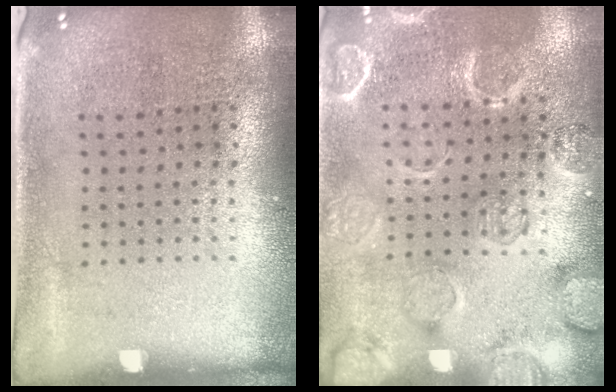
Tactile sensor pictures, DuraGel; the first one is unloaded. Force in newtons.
{"total": 2.3, "press": 2.3, "slide": 0.4}